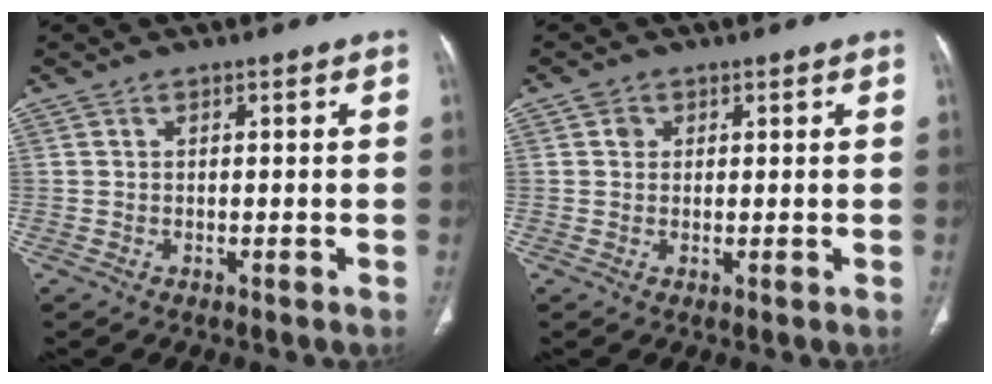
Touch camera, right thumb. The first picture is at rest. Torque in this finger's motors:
{"motor_torque": [0.22, 0.19, 0.30, 0.14, -0.06]}